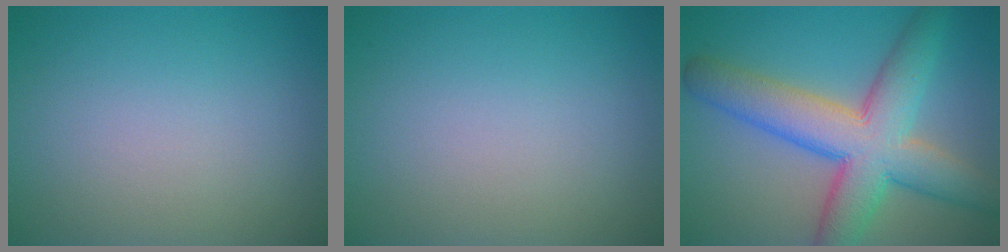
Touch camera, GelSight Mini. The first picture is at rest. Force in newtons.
{"total": 0.0}
{"total": 9.4, "press": 9.4, "slide": 0.5}